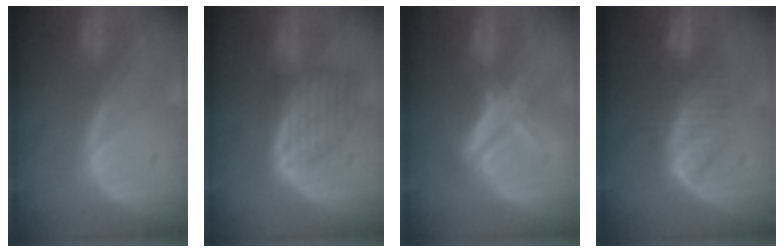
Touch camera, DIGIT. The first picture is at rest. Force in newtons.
{"total": 7.2, "press": 6.5, "slide": 3.1}
{"total": 5.5, "press": 5.1, "slide": 2.2}
{"total": 6.7, "press": 5.9, "slide": 3.2}